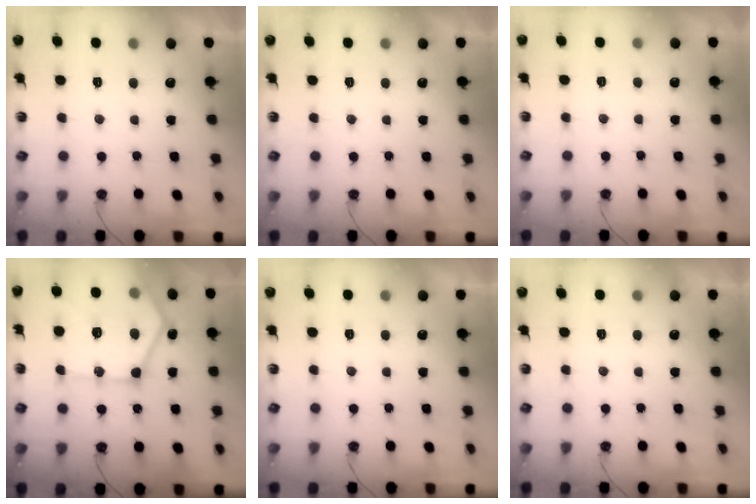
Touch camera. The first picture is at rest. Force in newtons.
{"total": 0.0}
{"total": 2.0, "press": 1.9, "slide": 0.5}
{"total": 25.8, "press": 25.7, "slide": 2.6}
{"total": 0.0}
{"total": 0.0}